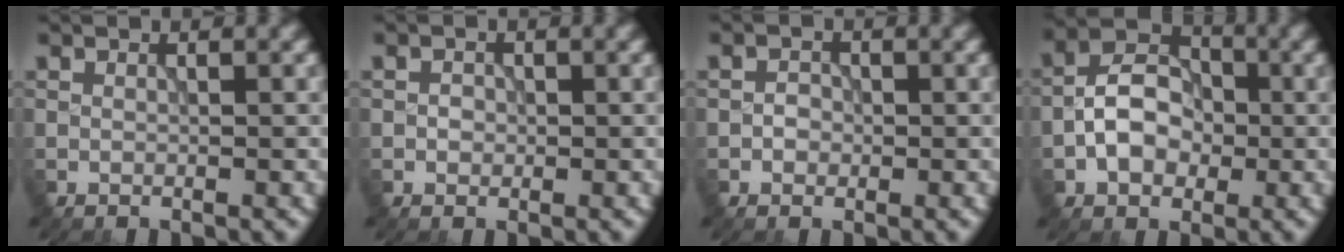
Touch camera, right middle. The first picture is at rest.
{"total": 0.9, "force": [-0.1, 0.8, 0.3], "torque": [-0.003, -0.001, -0.005]}
{"total": 1.1, "force": [-0.3, 1.0, 0.5], "torque": [-0.005, 0.000, -0.009]}
{"total": 5.3, "force": [-1.2, 3.8, 3.5], "torque": [-0.058, 0.010, -0.026]}